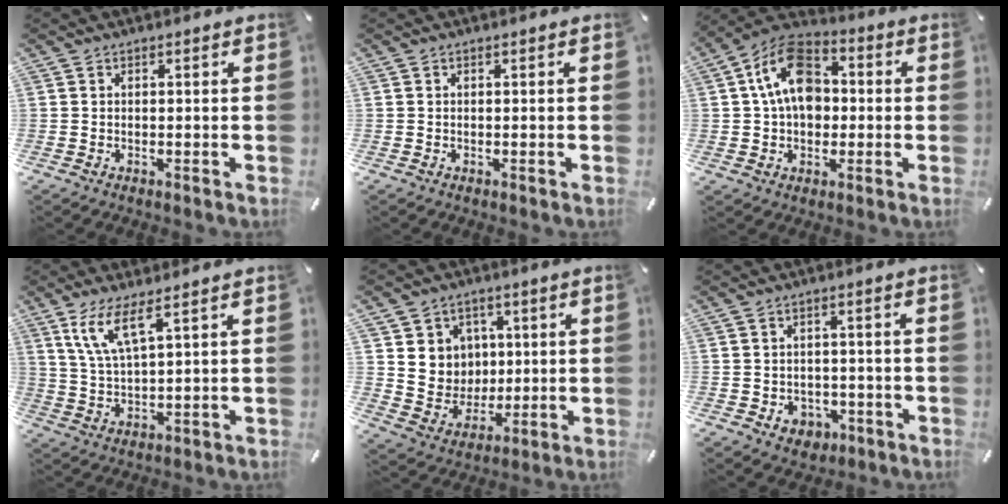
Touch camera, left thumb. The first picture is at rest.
{"total": 0.0}
{"total": 13.7, "force": [1.8, 10.1, 9.1], "torque": [-0.170, 0.013, 0.032]}
{"total": 8.7, "force": [5.4, 2.2, 6.4], "torque": [-0.145, -0.013, 0.096]}
{"total": 9.3, "force": [2.8, 8.8, 0.8], "torque": [-0.022, -0.020, 0.061]}
{"total": 4.4, "force": [-1.3, 3.9, 1.5], "torque": [-0.012, 0.004, -0.024]}